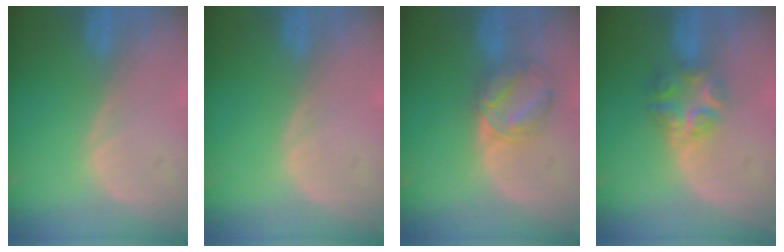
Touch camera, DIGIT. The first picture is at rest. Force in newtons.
{"total": 0.0}
{"total": 5.8, "press": 5.8, "slide": 0.0}
{"total": 6.1, "press": 5.4, "slide": 2.8}